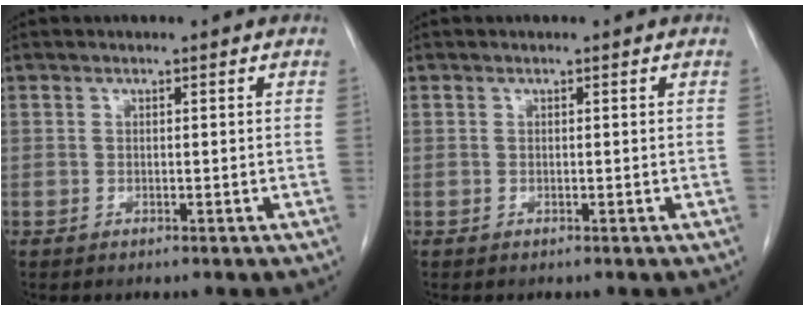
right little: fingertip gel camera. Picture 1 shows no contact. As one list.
[{"total": 0.0}]